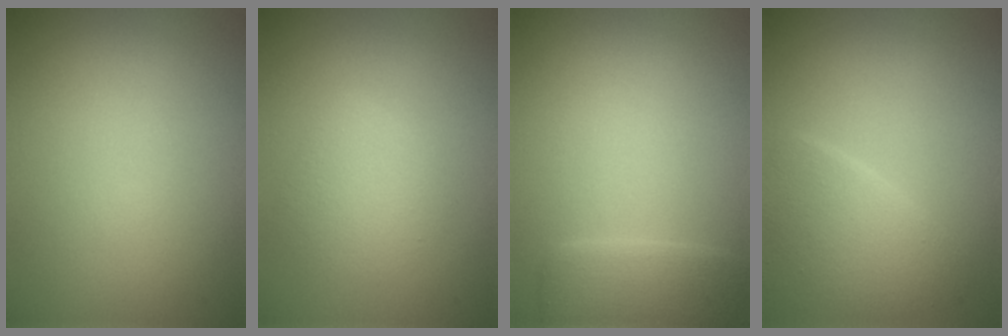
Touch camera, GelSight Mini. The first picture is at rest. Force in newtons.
{"total": 2.3, "press": 2.3, "slide": 0.1}
{"total": 2.4, "press": 1.7, "slide": 1.7}
{"total": 4.0, "press": 4.0, "slide": 0.2}